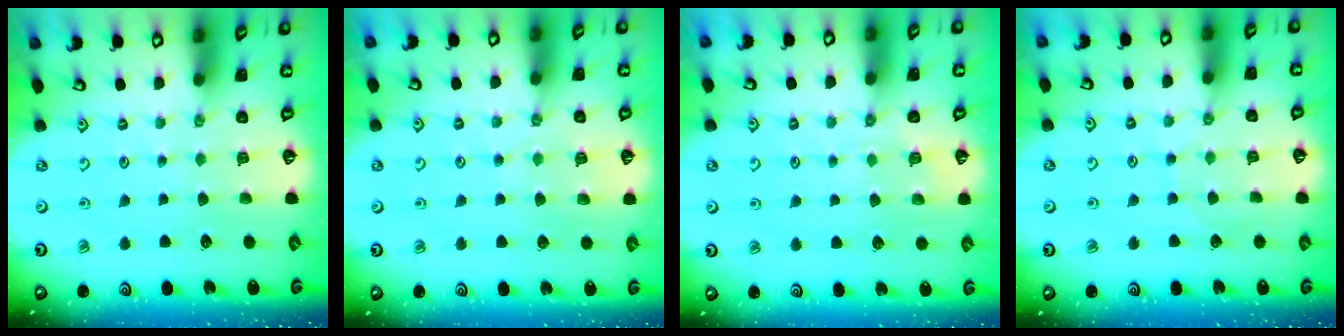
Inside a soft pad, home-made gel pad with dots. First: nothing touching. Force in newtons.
{"total": 5.7, "press": 5.7, "slide": 0.7}
{"total": 4.9, "press": 4.8, "slide": 1.2}
{"total": 2.8, "press": 2.8, "slide": 0.3}